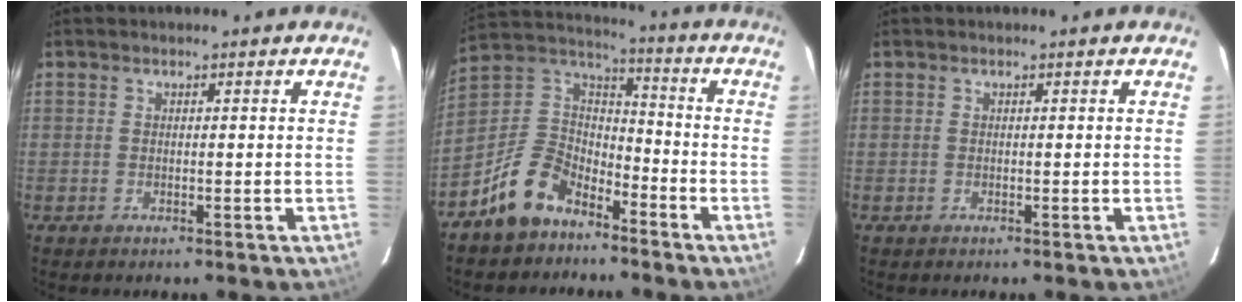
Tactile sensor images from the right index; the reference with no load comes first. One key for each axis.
{"total": 12.7, "fx": -8.8, "fy": 7.1, "fz": 5.8, "tx": -0.136, "ty": 0.039, "tz": -0.158}
{"total": 0.0}